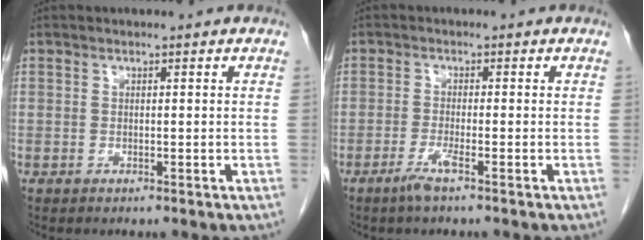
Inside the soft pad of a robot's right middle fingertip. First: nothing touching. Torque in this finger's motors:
{"motor_torque": [0.77, -0.33, 0.01, 0.04]}